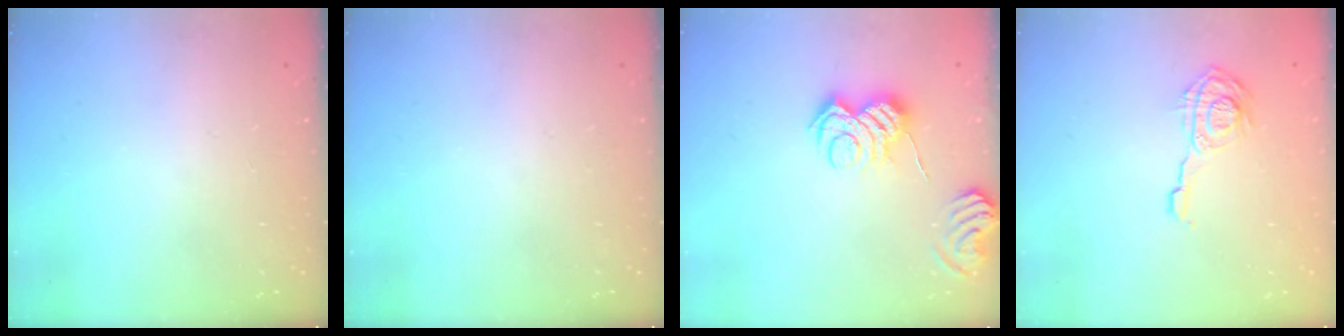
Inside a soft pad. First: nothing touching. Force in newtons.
{"total": 0.0}
{"total": 9.7, "press": 9.6, "slide": 0.8}
{"total": 9.7, "press": 9.7, "slide": 0.5}